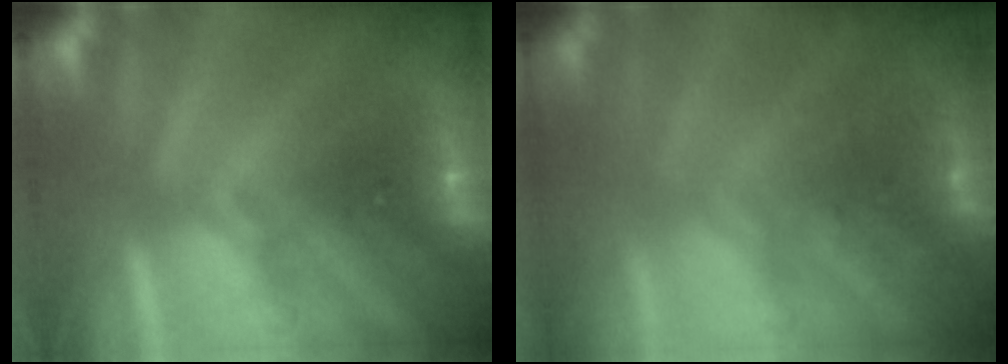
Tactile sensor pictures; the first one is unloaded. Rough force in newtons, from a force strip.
{"total": 8.2}